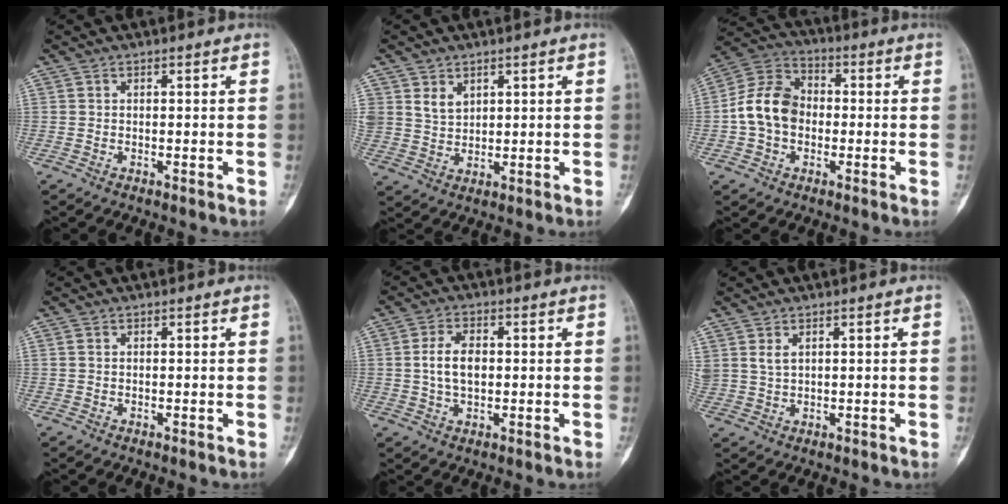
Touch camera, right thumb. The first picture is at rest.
{"total": 4.2, "force": [2.3, 3.0, 1.8], "torque": [-0.017, -0.019, 0.051]}
{"total": 11.3, "force": [-0.9, 8.6, 7.2], "torque": [-0.122, 0.035, -0.030]}
{"total": 0.7, "force": [0.3, 0.5, 0.4], "torque": [-0.010, 0.003, 0.006]}
{"total": 6.3, "force": [0.4, 3.8, 5.0], "torque": [-0.093, 0.007, 0.009]}
{"total": 2.8, "force": [1.4, 1.6, 1.8], "torque": [-0.039, -0.003, 0.038]}